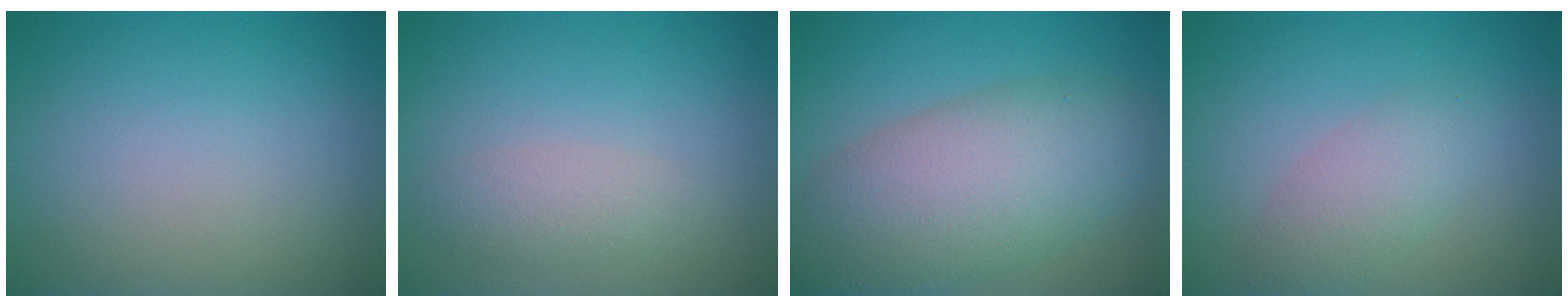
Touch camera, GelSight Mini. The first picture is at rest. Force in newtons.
{"total": 1.9, "press": 1.9, "slide": 0.0}
{"total": 8.7, "press": 8.7, "slide": 0.1}
{"total": 2.8, "press": 2.8, "slide": 0.1}